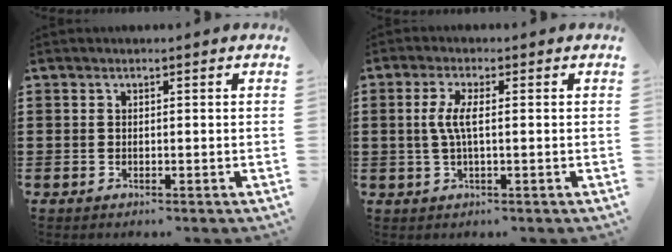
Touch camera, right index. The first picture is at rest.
{"total": 4.2, "force": [-0.1, 0.9, 4.1], "torque": [-0.089, -0.005, -0.008]}